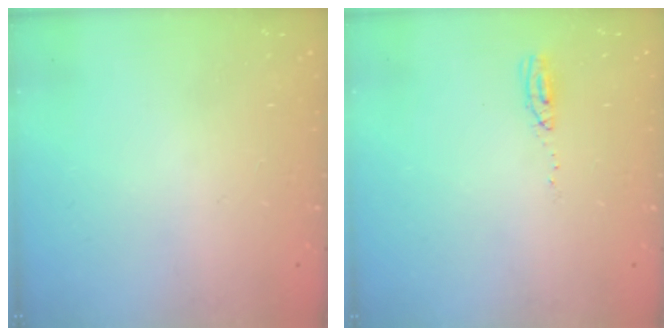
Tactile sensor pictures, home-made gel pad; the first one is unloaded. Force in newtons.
{"total": 4.0, "press": 3.9, "slide": 1.2}